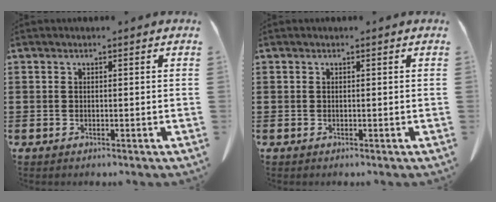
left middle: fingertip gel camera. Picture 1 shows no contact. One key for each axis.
{"total": 0.0}